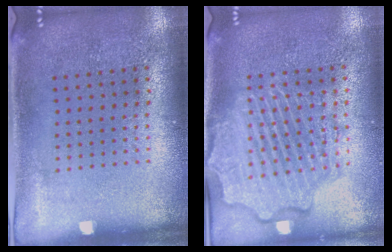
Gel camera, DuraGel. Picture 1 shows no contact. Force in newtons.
{"total": 4.5, "press": 4.5, "slide": 0.5}